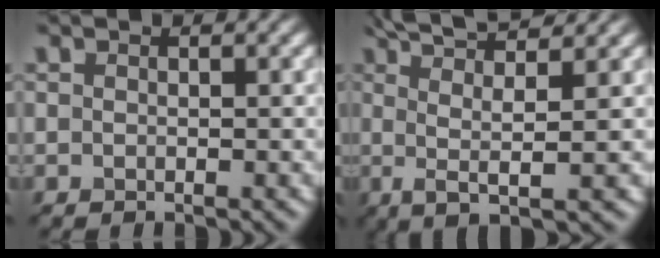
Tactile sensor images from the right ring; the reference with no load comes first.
{"total": 6.0, "force": [2.1, 1.1, 5.6], "torque": [-0.096, 0.009, 0.035]}